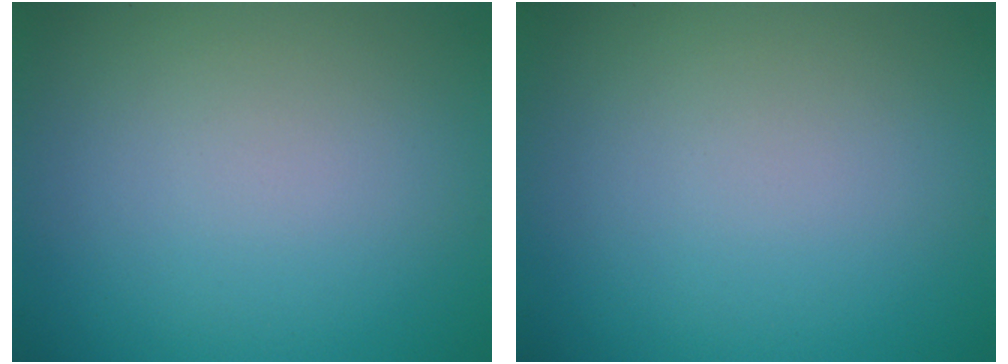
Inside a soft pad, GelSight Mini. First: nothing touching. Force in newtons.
{"total": 0.0}